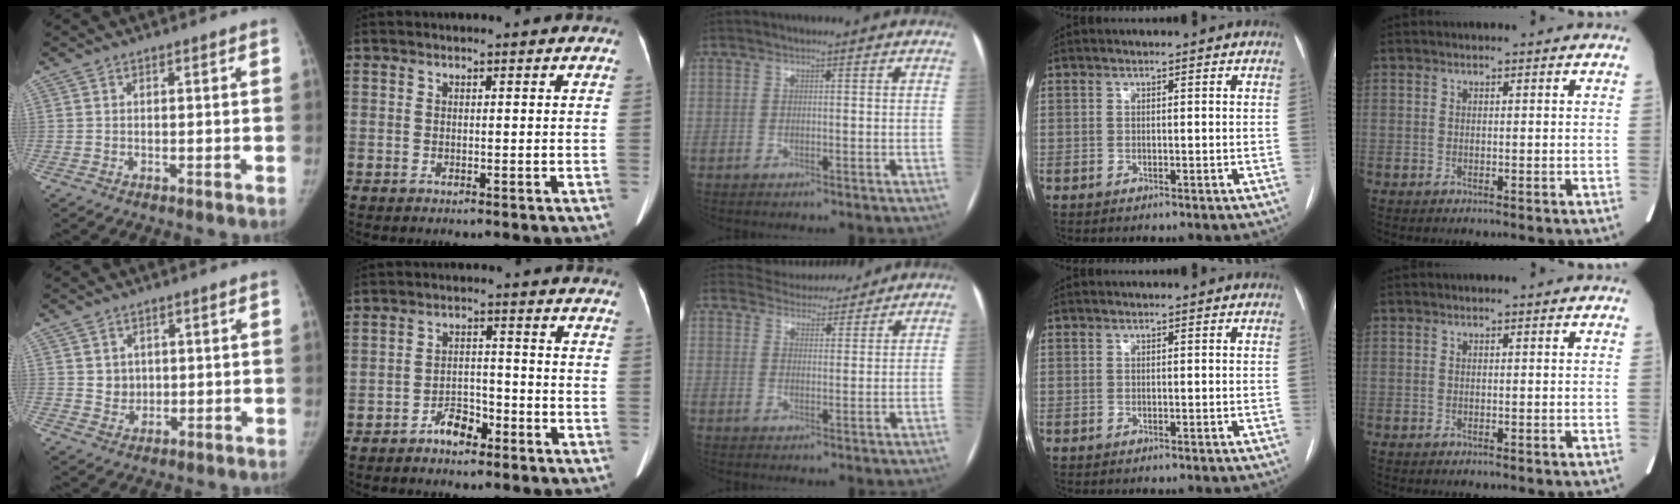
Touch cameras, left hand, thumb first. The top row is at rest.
{"thumb": {"total": 3.8, "force": [0.8, 3.4, 1.4], "torque": [-0.006, -0.005, 0.019]}, "index": {"total": 4.2, "force": [-3.1, 1.9, 2.1], "torque": [-0.038, 0.011, -0.051]}, "middle": {"total": 7.3, "force": [7.0, 2.0, 0.6], "torque": [-0.005, 0.011, 0.095]}}